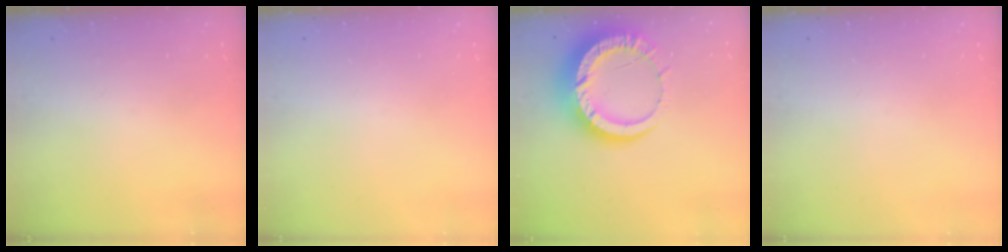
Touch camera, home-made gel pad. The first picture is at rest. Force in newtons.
{"total": 0.0}
{"total": 16.0, "press": 15.9, "slide": 1.7}
{"total": 0.0}